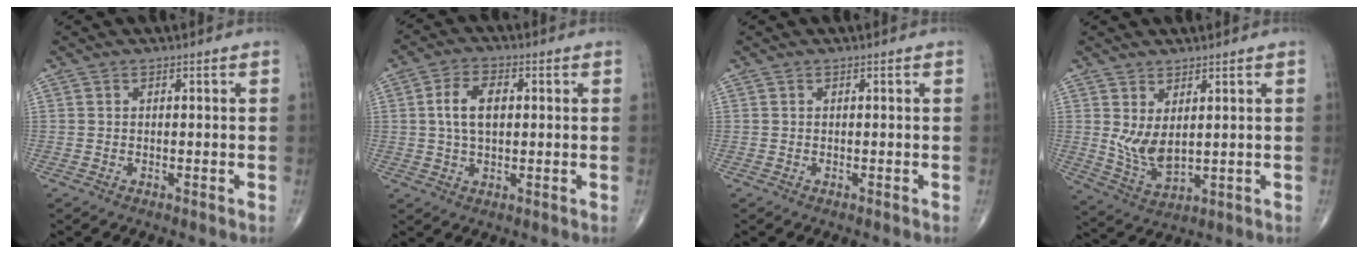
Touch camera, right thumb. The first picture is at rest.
{"total": 7.2, "force": [1.1, 4.1, 5.8], "torque": [-0.103, 0.008, 0.017]}
{"total": 0.0}
{"total": 6.7, "force": [1.7, 3.3, 5.6], "torque": [-0.104, -0.025, 0.047]}